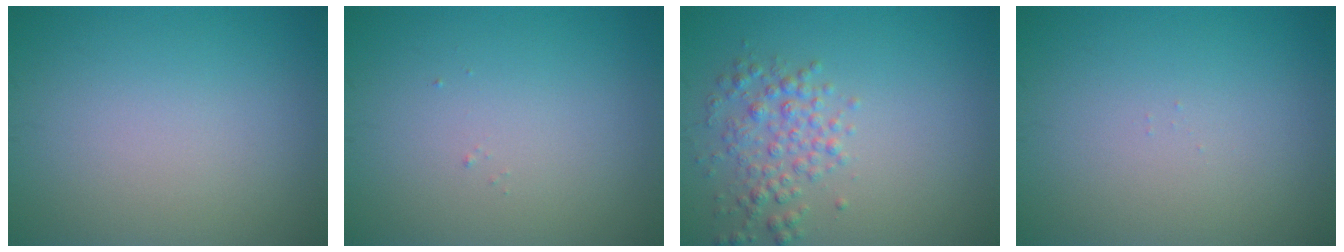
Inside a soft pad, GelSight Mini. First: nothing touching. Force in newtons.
{"total": 0.0}
{"total": 2.8, "press": 2.8, "slide": 0.1}
{"total": 0.0}